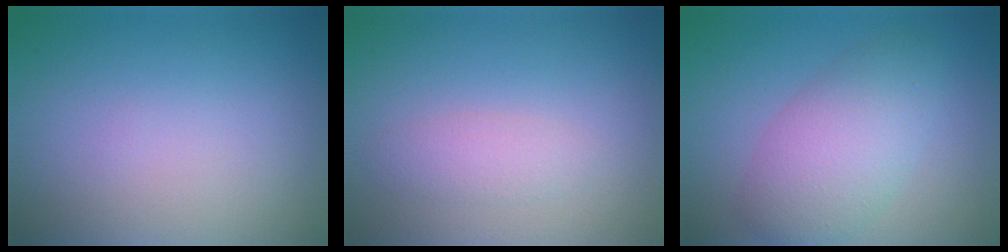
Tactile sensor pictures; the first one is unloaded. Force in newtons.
{"total": 1.7, "press": 1.7, "slide": 0.1}
{"total": 5.3, "press": 5.3, "slide": 0.3}